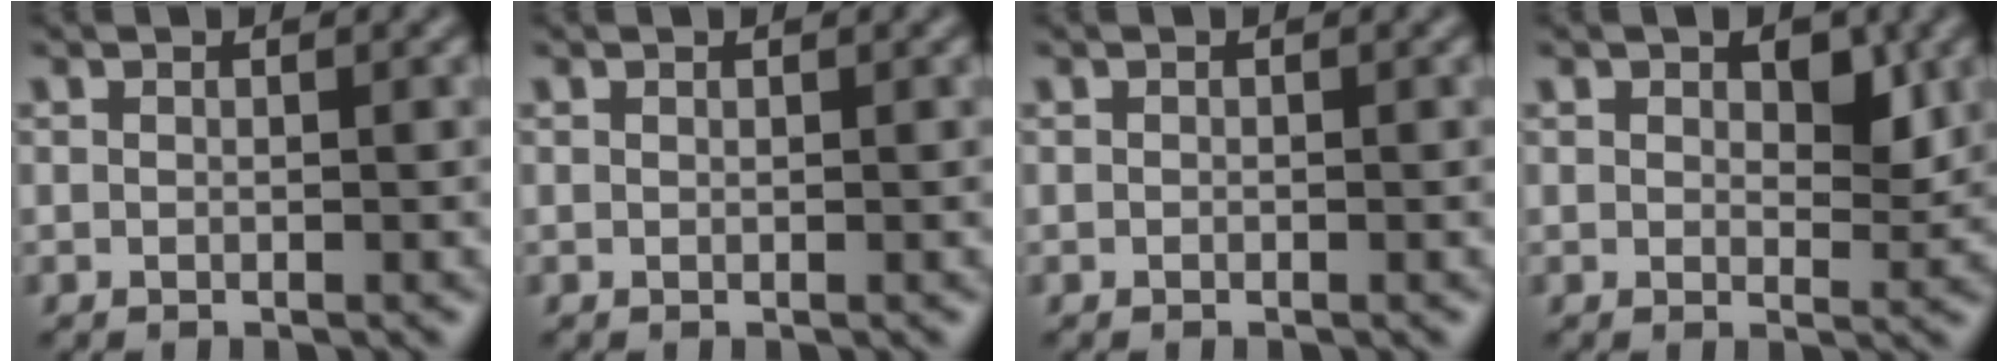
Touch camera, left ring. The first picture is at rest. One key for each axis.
{"total": 0.0}
{"total": 0.0}
{"total": 2.6, "fx": 1.0, "fy": 1.5, "fz": 1.9, "tx": -0.028, "ty": -0.005, "tz": 0.017}